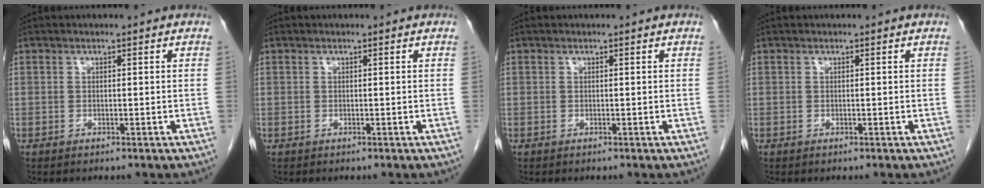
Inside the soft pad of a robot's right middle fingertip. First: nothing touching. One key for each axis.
{"total": 0.0}
{"total": 0.0}
{"total": 0.0}